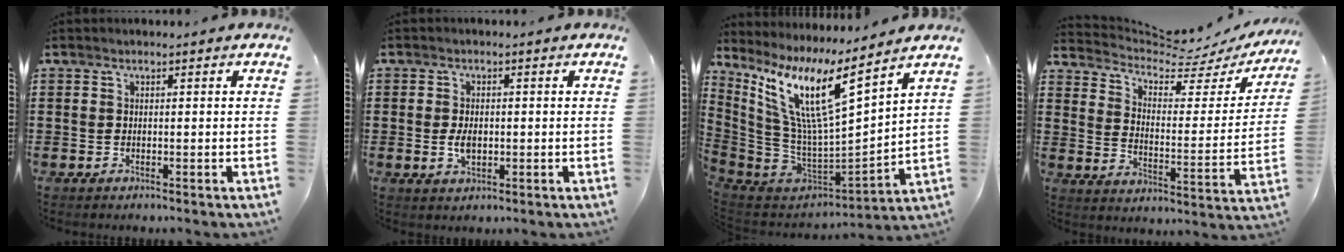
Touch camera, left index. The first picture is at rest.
{"total": 3.0, "force": [-0.1, 1.7, 2.5], "torque": [-0.055, 0.001, -0.004]}
{"total": 12.7, "force": [7.3, 1.8, 10.3], "torque": [-0.242, -0.066, 0.115]}
{"total": 5.5, "force": [4.9, 1.1, 2.1], "torque": [-0.059, -0.042, 0.078]}